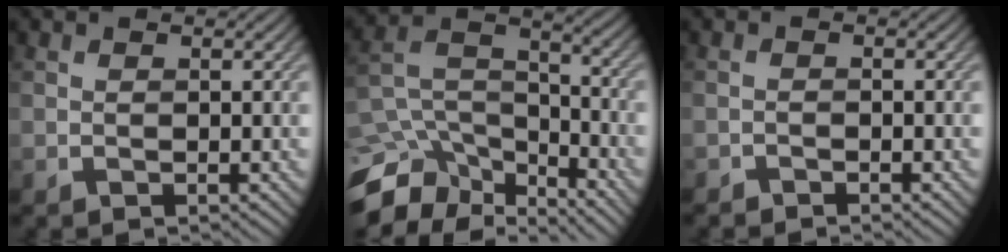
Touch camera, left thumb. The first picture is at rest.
{"total": 12.2, "force": [-9.4, 5.6, 5.3], "torque": [-0.146, -0.012, -0.139]}
{"total": 1.0, "force": [-1.0, 0.0, -0.1], "torque": [0.003, 0.001, -0.023]}